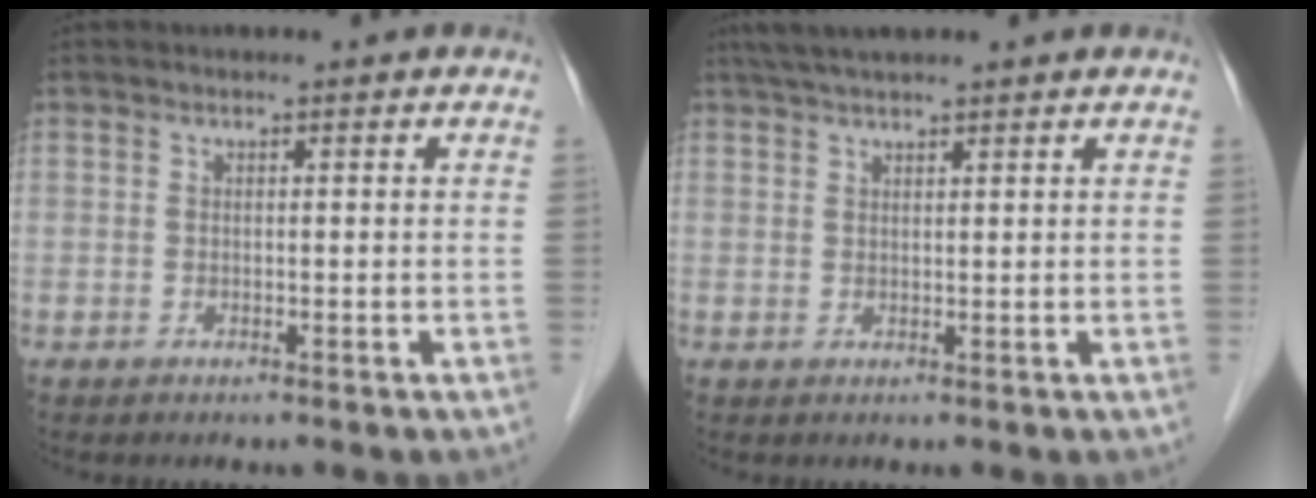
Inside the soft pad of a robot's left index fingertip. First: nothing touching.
{"total": 4.6, "force": [3.9, 0.1, 2.4], "torque": [-0.038, 0.033, 0.069]}